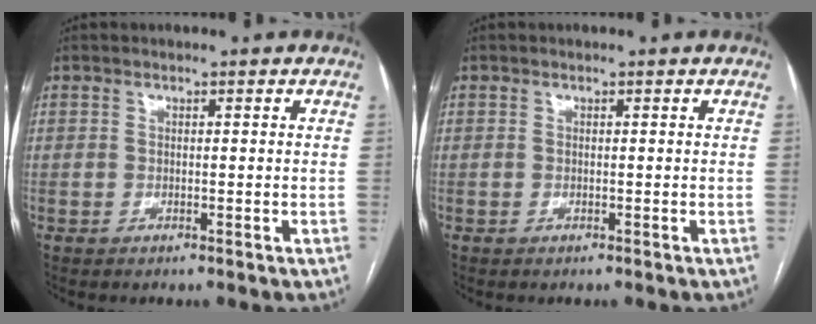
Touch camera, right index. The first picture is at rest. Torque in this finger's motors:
{"motor_torque": [-0.04, 0.29, -0.03, -0.01]}